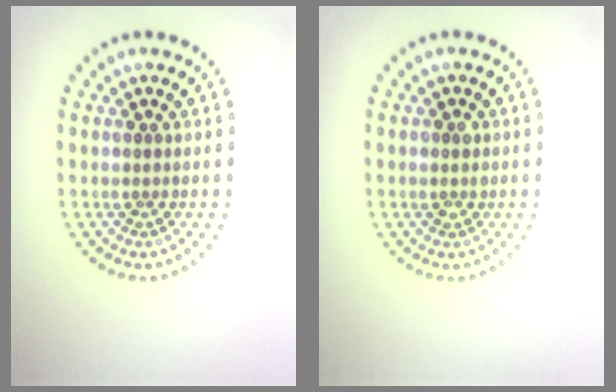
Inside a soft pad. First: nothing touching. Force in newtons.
{"total": 1.2, "press": 1.1, "slide": 0.3}